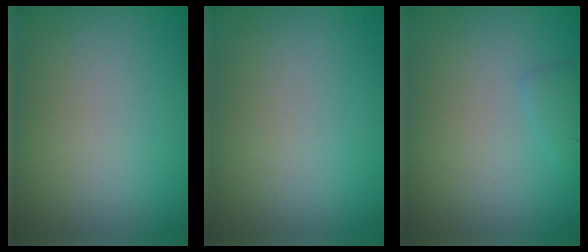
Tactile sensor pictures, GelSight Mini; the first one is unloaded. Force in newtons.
{"total": 0.0}
{"total": 0.9, "press": 0.9, "slide": 0.1}